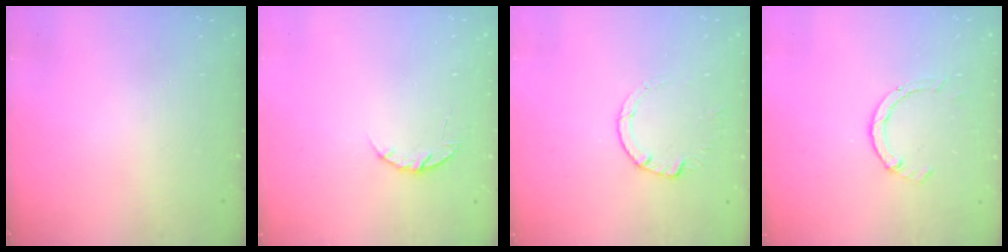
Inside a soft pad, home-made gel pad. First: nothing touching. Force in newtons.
{"total": 4.9, "press": 4.8, "slide": 0.7}
{"total": 3.5, "press": 3.5, "slide": 0.4}
{"total": 2.3, "press": 2.3, "slide": 0.3}